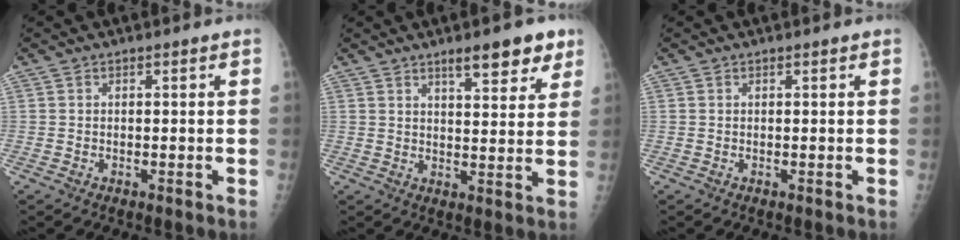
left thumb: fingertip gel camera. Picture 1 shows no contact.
{"total": 8.6, "force": [5.6, 2.7, 5.9], "torque": [-0.056, -0.030, 0.078]}
{"total": 0.0}